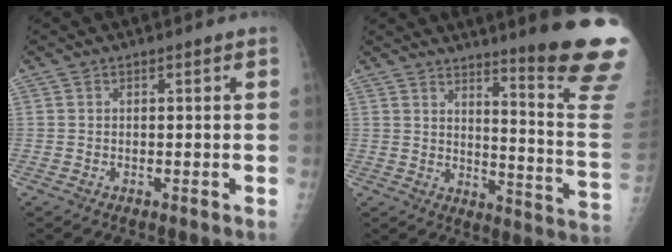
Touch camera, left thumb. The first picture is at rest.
{"total": 19.3, "force": [14.4, -0.1, 12.8], "torque": [-0.143, -0.141, 0.186]}